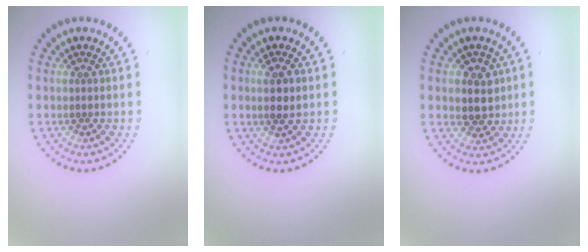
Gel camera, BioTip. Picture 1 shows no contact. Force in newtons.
{"total": 1.7, "press": 1.5, "slide": 0.6}
{"total": 2.9, "press": 2.7, "slide": 0.9}